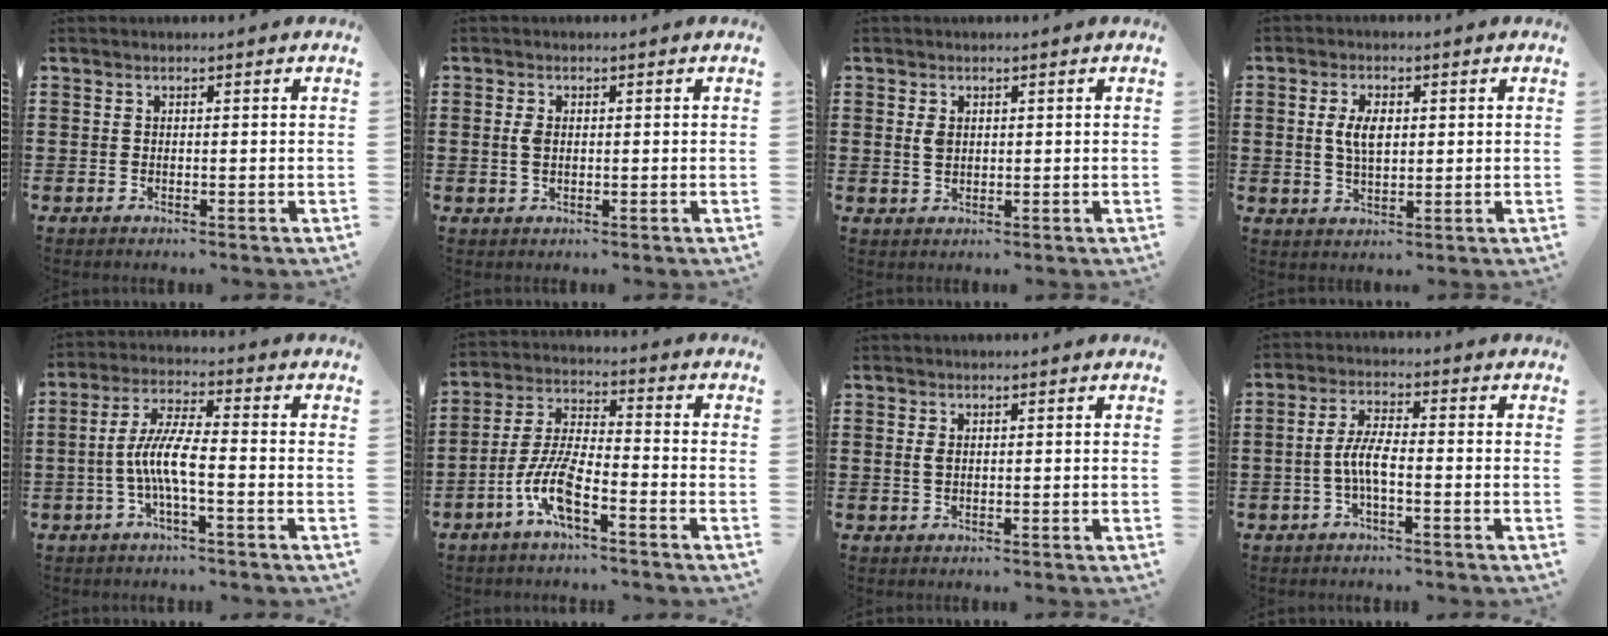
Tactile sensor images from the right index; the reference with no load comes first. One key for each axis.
{"total": 2.2, "fx": 0.2, "fy": 1.2, "fz": 1.8, "tx": -0.046, "ty": 0.002, "tz": -0.001}
{"total": 2.0, "fx": 0.6, "fy": 1.3, "fz": 1.5, "tx": -0.033, "ty": 0.005, "tz": 0.010}
{"total": 4.7, "fx": 0.7, "fy": 2.3, "fz": 4.0, "tx": -0.082, "ty": 0.009, "tz": 0.011}
{"total": 7.1, "fx": -2.0, "fy": 1.2, "fz": 6.7, "tx": -0.150, "ty": -0.009, "tz": -0.048}
{"total": 8.4, "fx": -4.7, "fy": 2.0, "fz": 6.6, "tx": -0.157, "ty": -0.010, "tz": -0.093}
{"total": 1.2, "fx": 0.3, "fy": 0.6, "fz": 1.0, "tx": -0.023, "ty": 0.004, "tz": 0.005}
{"total": 4.9, "fx": -1.5, "fy": 1.1, "fz": 4.5, "tx": -0.107, "ty": -0.004, "tz": -0.037}